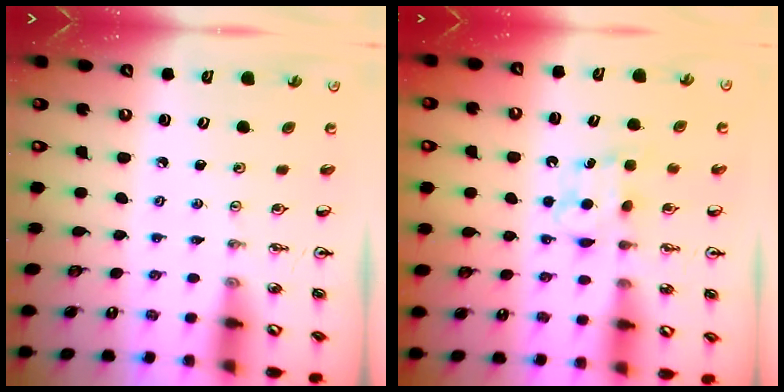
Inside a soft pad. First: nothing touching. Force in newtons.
{"total": 5.8, "press": 5.7, "slide": 0.7}